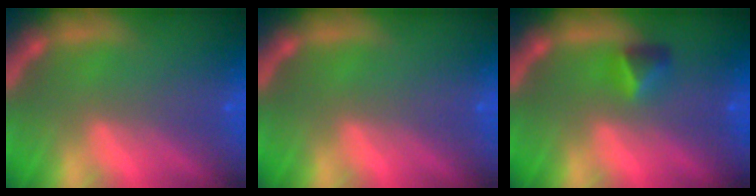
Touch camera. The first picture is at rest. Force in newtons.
{"total": 0.0}
{"total": 1.9}